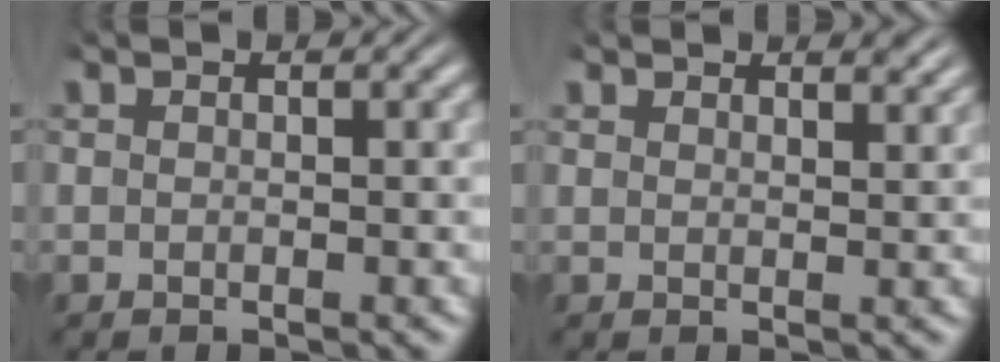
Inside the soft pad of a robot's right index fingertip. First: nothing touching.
{"total": 1.7, "force": [1.6, -0.2, 0.3], "torque": [0.007, -0.003, 0.029]}